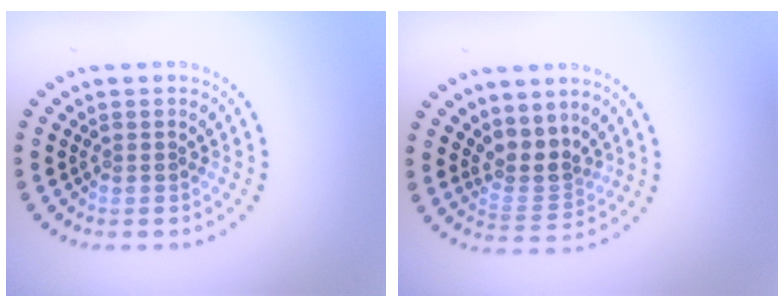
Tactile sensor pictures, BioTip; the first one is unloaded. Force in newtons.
{"total": 2.9, "press": 2.1, "slide": 2.0}